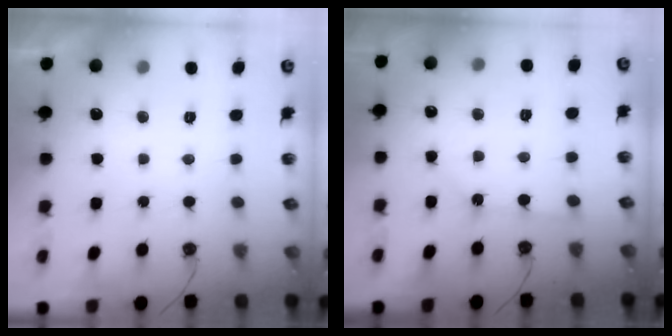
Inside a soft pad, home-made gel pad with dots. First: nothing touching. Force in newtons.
{"total": 5.7, "press": 5.7, "slide": 0.8}